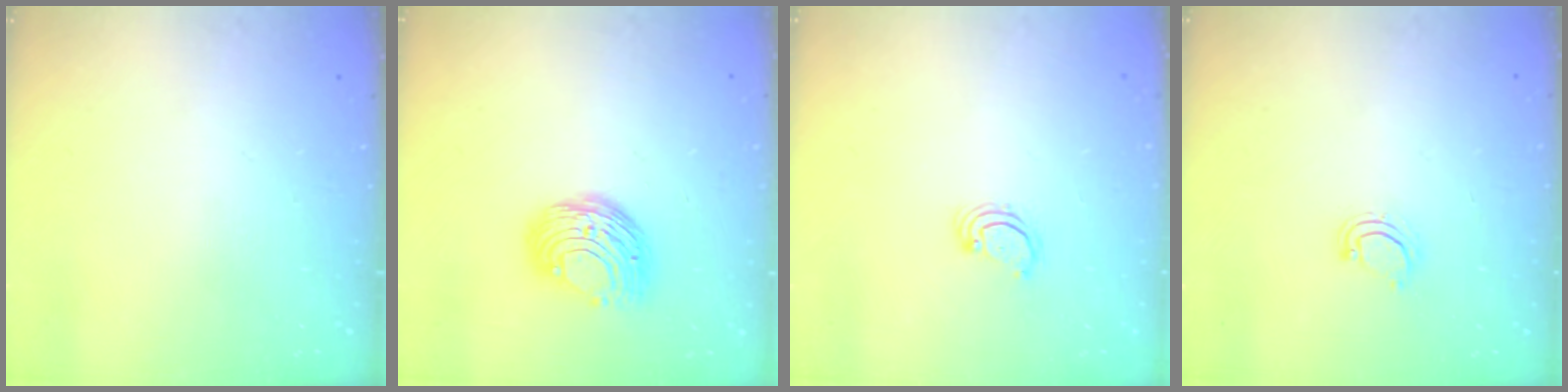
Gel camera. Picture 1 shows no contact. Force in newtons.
{"total": 9.2, "press": 9.2, "slide": 0.4}
{"total": 2.8, "press": 2.8, "slide": 0.2}
{"total": 2.2, "press": 2.2, "slide": 0.1}